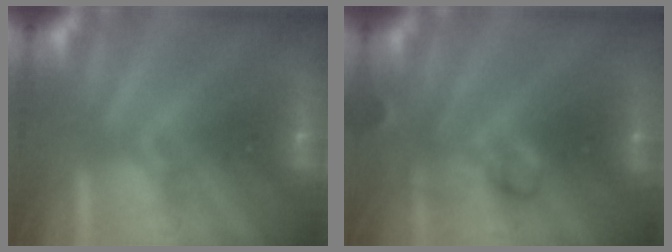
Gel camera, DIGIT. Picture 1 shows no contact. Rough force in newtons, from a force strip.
{"total": 2.9}